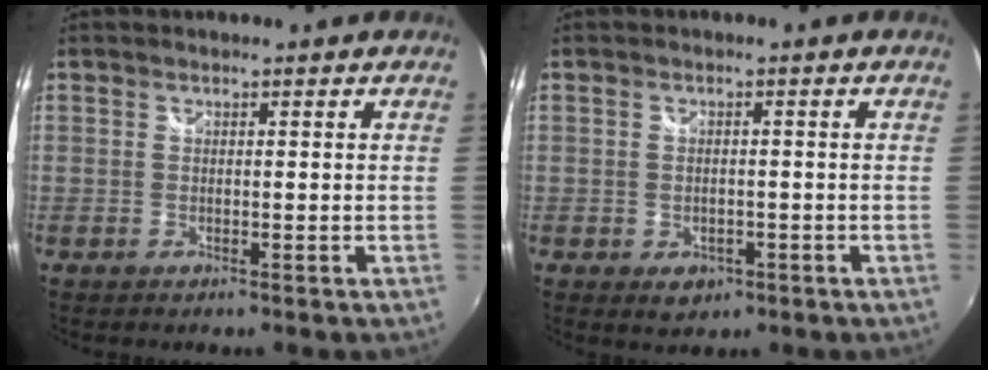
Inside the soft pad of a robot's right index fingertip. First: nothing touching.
{"total": 3.8, "force": [-1.4, 2.8, 2.1], "torque": [-0.041, -0.007, -0.014]}